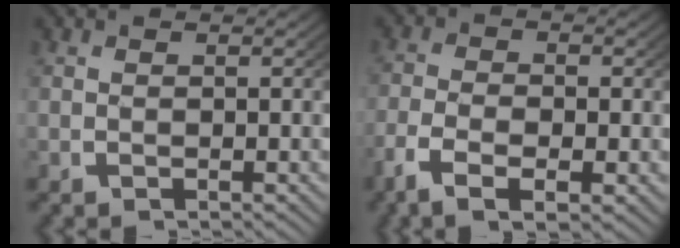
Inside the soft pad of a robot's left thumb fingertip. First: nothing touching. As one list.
[{"total": 4.4, "force": [-2.0, 2.0, 3.3], "torque": [-0.071, -0.010, -0.036]}]